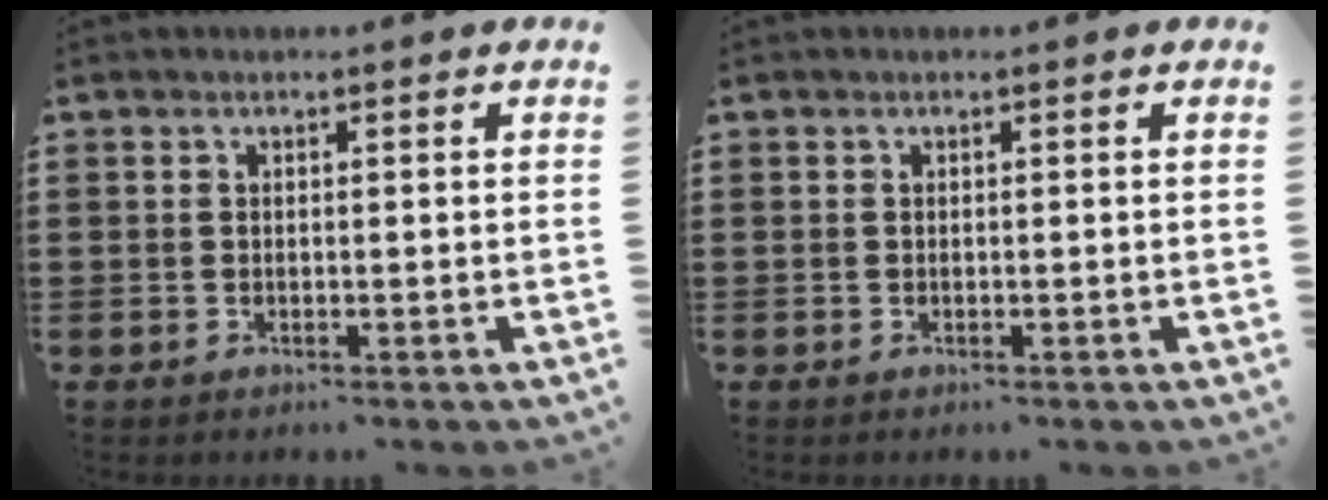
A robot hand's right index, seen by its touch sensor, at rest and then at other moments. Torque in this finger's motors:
{"motor_torque": [-0.02, 0.73, 0.00, 0.00]}